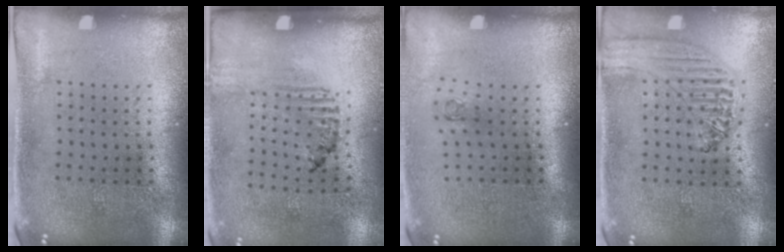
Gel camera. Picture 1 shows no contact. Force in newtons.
{"total": 1.8, "press": 1.0, "slide": 1.5}
{"total": 0.6, "press": 0.3, "slide": 0.6}
{"total": 1.2, "press": 1.2, "slide": 0.2}